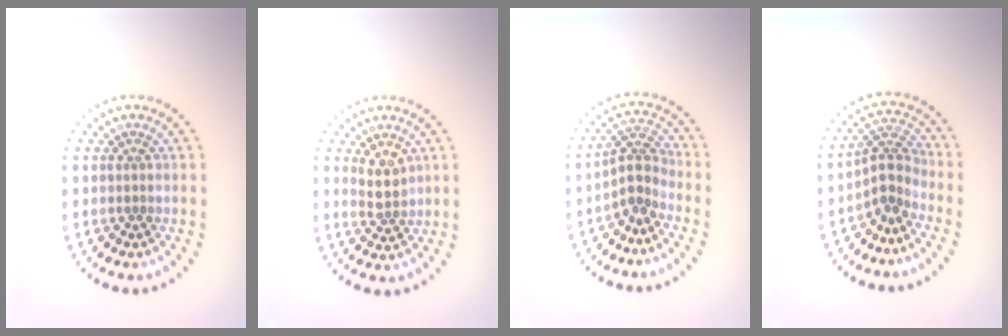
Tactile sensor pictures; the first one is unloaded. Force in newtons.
{"total": 2.3, "press": 2.0, "slide": 1.1}
{"total": 2.6, "press": 1.9, "slide": 1.9}
{"total": 2.9, "press": 2.0, "slide": 2.0}